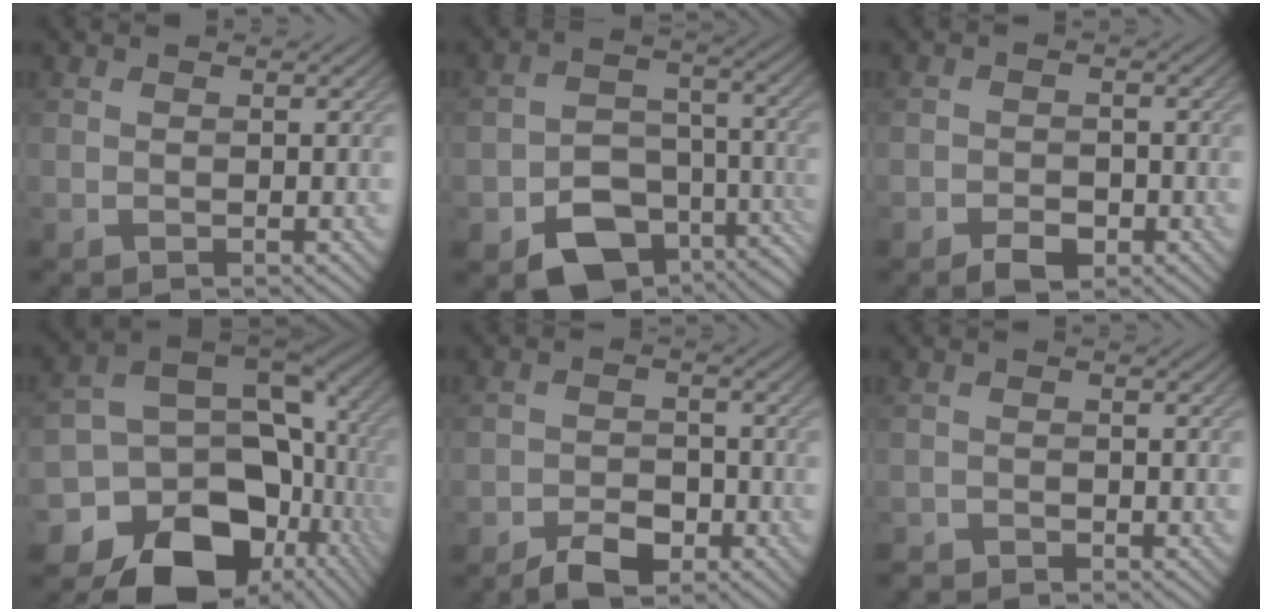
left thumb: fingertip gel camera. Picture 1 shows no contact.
{"total": 11.8, "force": [-6.5, 7.5, 6.4], "torque": [-0.113, -0.028, -0.109]}
{"total": 3.1, "force": [-1.9, 2.0, 1.5], "torque": [-0.021, -0.003, -0.037]}
{"total": 18.5, "force": [-7.4, 13.9, 9.7], "torque": [-0.182, -0.024, -0.086]}
{"total": 4.5, "force": [-3.1, 2.5, 2.2], "torque": [-0.034, 0.000, -0.060]}
{"total": 1.6, "force": [-1.5, 0.6, 0.0], "torque": [0.000, -0.001, -0.032]}